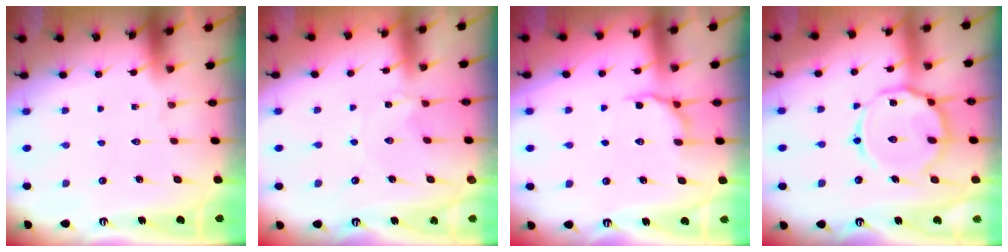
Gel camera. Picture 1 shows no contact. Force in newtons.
{"total": 1.0, "press": 1.0, "slide": 0.2}
{"total": 6.0, "press": 5.8, "slide": 1.8}
{"total": 14.3, "press": 14.2, "slide": 1.3}